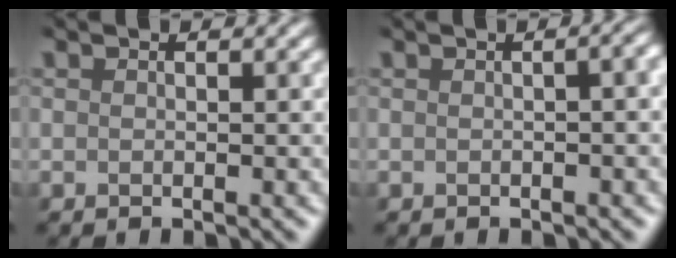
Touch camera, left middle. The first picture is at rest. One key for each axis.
{"total": 4.3, "fx": -0.8, "fy": 2.3, "fz": 3.6, "tx": -0.018, "ty": 0.013, "tz": -0.023}